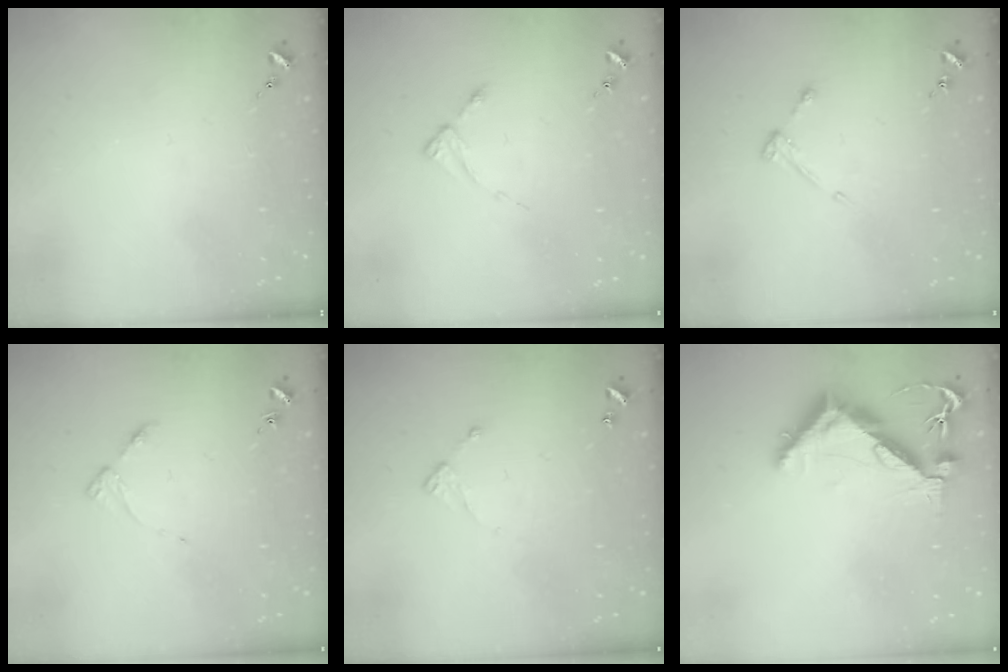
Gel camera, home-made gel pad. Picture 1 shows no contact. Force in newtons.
{"total": 2.6, "press": 2.6, "slide": 0.3}
{"total": 3.2, "press": 3.1, "slide": 0.5}
{"total": 3.3, "press": 3.3, "slide": 0.4}
{"total": 5.8, "press": 5.8, "slide": 0.5}
{"total": 11.0, "press": 10.9, "slide": 1.1}